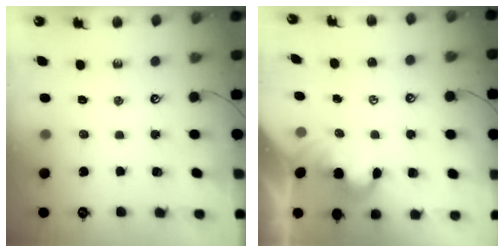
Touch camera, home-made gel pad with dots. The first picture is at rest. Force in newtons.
{"total": 2.1, "press": 2.1, "slide": 0.3}